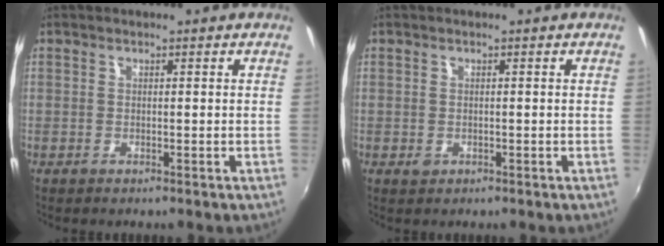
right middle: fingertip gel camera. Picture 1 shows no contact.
{"total": 1.0, "force": [-0.4, 0.8, 0.4], "torque": [-0.006, -0.002, -0.006]}